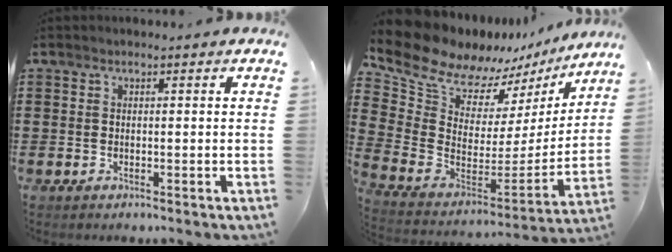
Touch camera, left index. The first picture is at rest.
{"total": 10.9, "force": [9.3, 4.8, 2.9], "torque": [-0.121, -0.073, 0.164]}